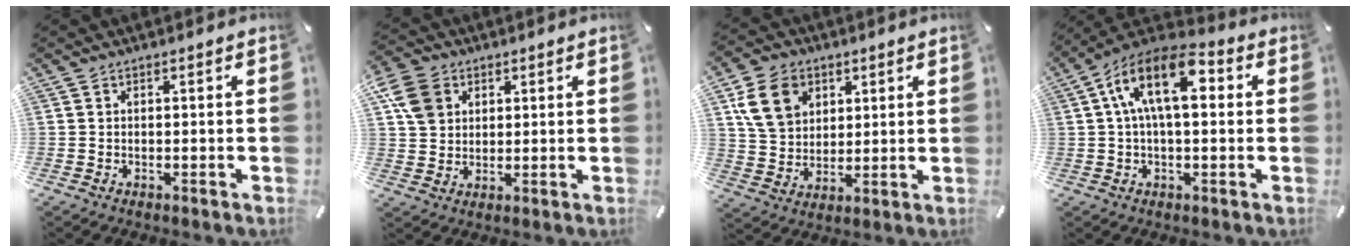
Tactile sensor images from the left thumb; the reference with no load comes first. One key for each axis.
{"total": 8.7, "fx": 3.0, "fy": 7.1, "fz": 4.1, "tx": -0.098, "ty": 0.004, "tz": 0.058}
{"total": 11.0, "fx": 4.7, "fy": 8.7, "fz": 4.9, "tx": -0.094, "ty": -0.003, "tz": 0.090}
{"total": 13.8, "fx": 3.1, "fy": 6.9, "fz": 11.5, "tx": -0.207, "ty": -0.008, "tz": 0.053}